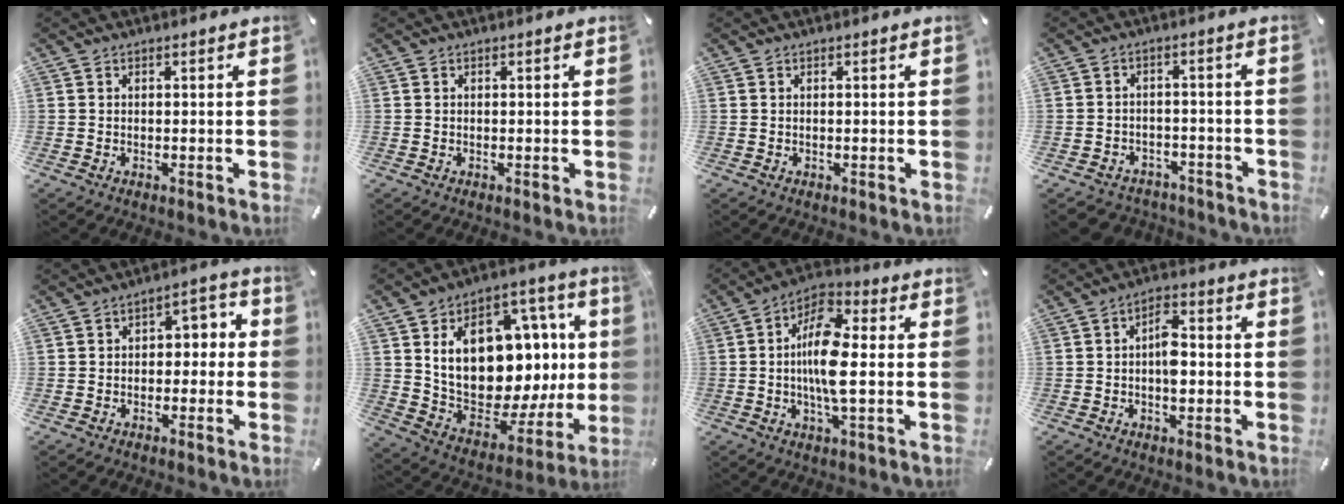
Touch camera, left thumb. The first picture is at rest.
{"total": 0.0}
{"total": 0.0}
{"total": 4.0, "force": [-2.8, 2.7, 0.7], "torque": [-0.017, 0.013, -0.057]}
{"total": 4.5, "force": [-1.8, 3.3, 2.5], "torque": [-0.032, 0.013, -0.043]}
{"total": 22.8, "force": [4.5, 14.8, 16.7], "torque": [-0.262, -0.046, 0.093]}
{"total": 12.4, "force": [-0.8, 4.4, 11.6], "torque": [-0.231, 0.003, -0.016]}
{"total": 5.9, "force": [-0.9, 3.4, 4.8], "torque": [-0.068, 0.008, -0.017]}